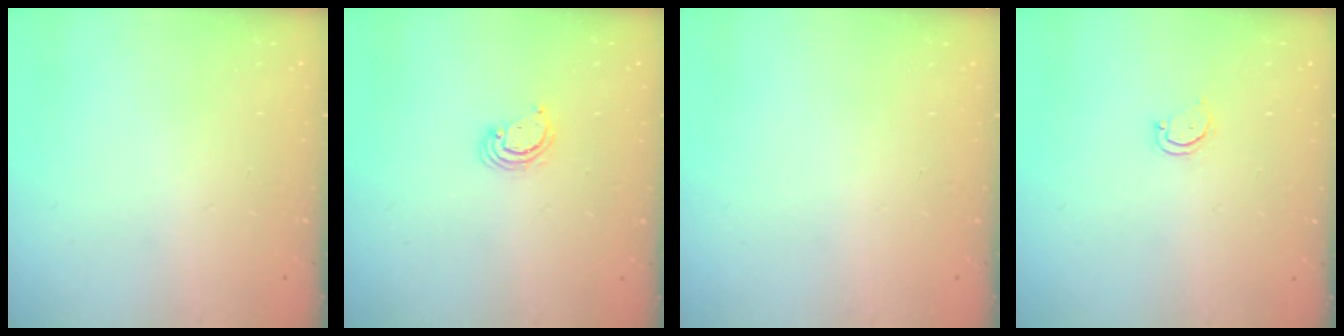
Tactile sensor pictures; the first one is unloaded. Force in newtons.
{"total": 3.1, "press": 3.1, "slide": 0.3}
{"total": 0.0}
{"total": 2.7, "press": 2.7, "slide": 0.3}